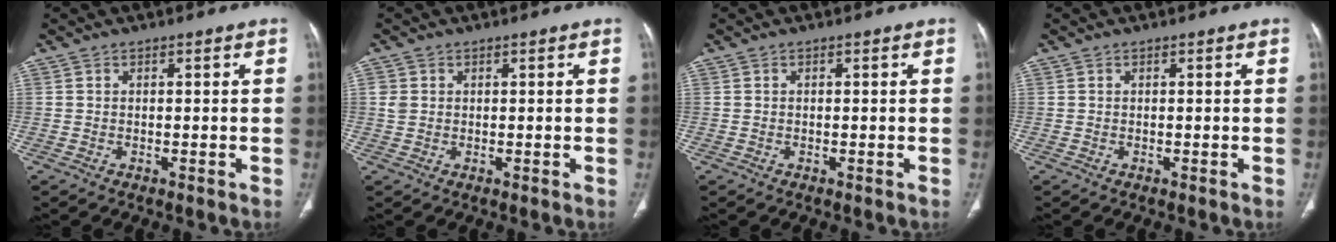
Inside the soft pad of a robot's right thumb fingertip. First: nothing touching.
{"total": 1.8, "force": [0.4, 1.6, 0.8], "torque": [-0.014, 0.001, 0.011]}
{"total": 0.0}
{"total": 0.0}